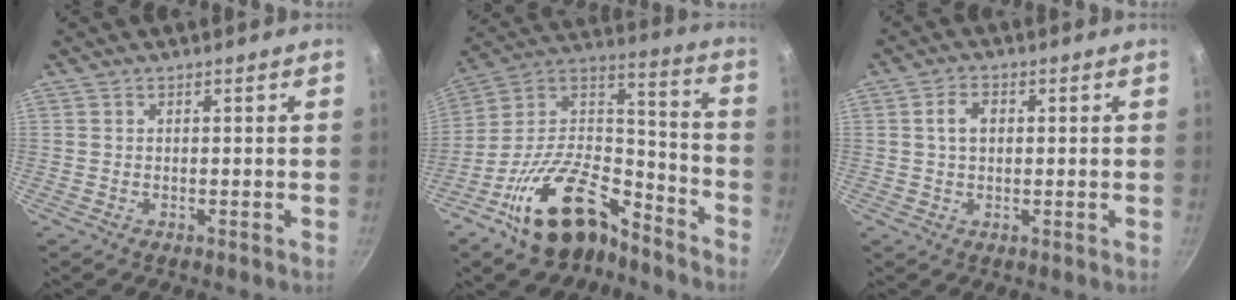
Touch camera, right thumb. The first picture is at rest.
{"total": 22.6, "force": [-14.0, 11.7, 13.4], "torque": [-0.184, 0.112, -0.241]}
{"total": 3.7, "force": [0.5, 2.6, 2.7], "torque": [-0.035, 0.008, 0.006]}